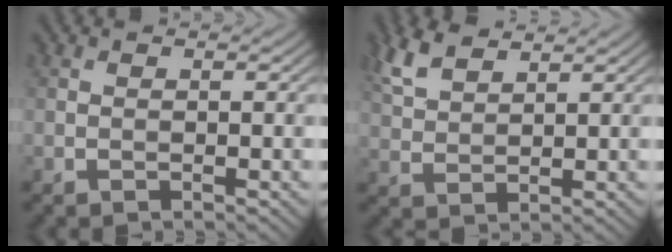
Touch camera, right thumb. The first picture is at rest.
{"total": 5.2, "force": [3.9, 1.8, 3.0], "torque": [-0.082, 0.011, 0.086]}